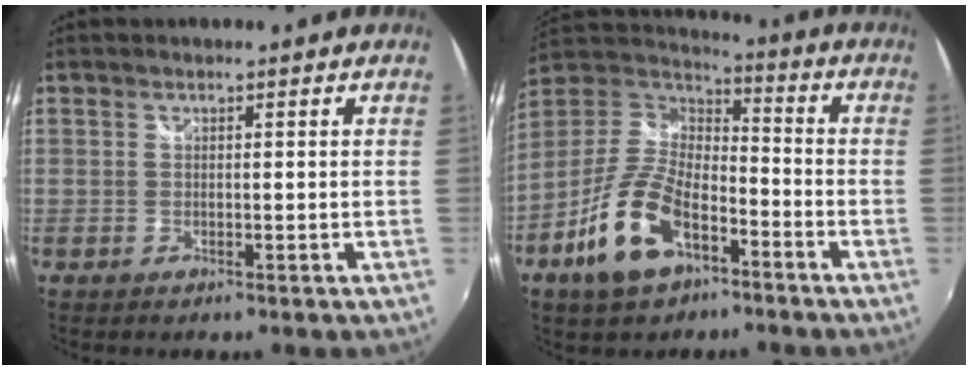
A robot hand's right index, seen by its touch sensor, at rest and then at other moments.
{"total": 16.1, "force": [-8.0, 8.1, 11.3], "torque": [-0.243, -0.007, -0.145]}